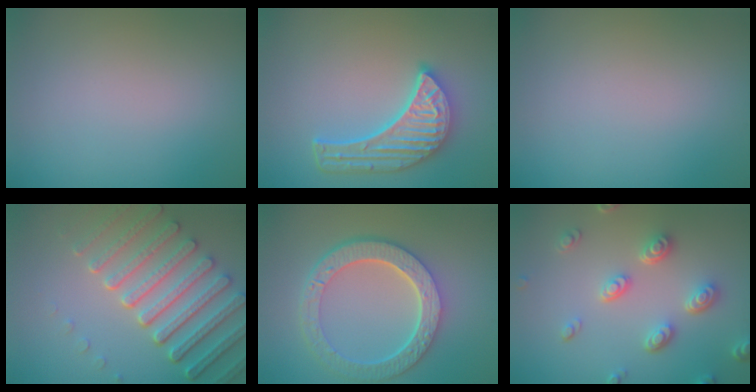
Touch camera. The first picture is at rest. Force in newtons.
{"total": 5.7, "press": 4.5, "slide": 3.5}
{"total": 0.0}
{"total": 7.3, "press": 5.5, "slide": 4.7}
{"total": 6.4, "press": 4.9, "slide": 4.1}
{"total": 4.2, "press": 3.4, "slide": 2.5}